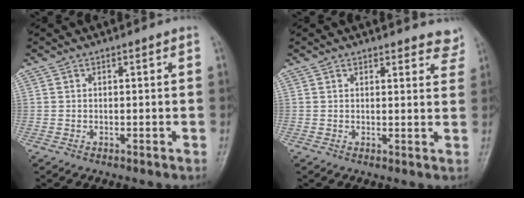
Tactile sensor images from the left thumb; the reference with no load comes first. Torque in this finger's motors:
{"motor_torque": [0.01, -0.07, -0.20, -0.21, 0.02]}